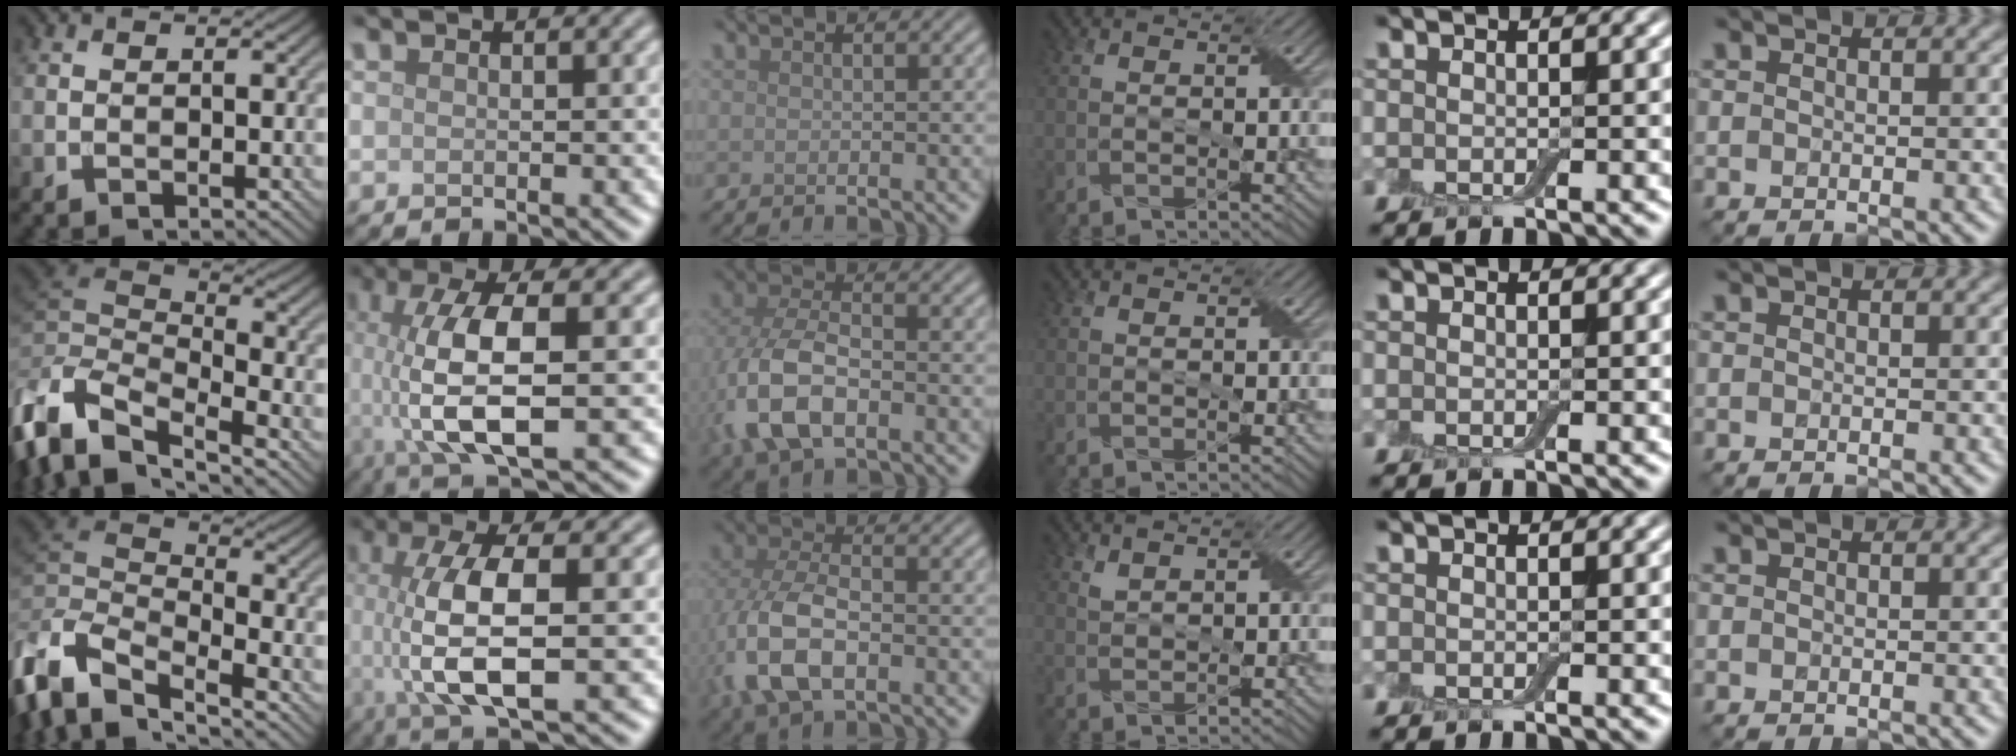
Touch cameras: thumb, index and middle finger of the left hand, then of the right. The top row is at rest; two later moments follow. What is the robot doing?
{"motion": "wrap", "object": "adhesive wrap"}